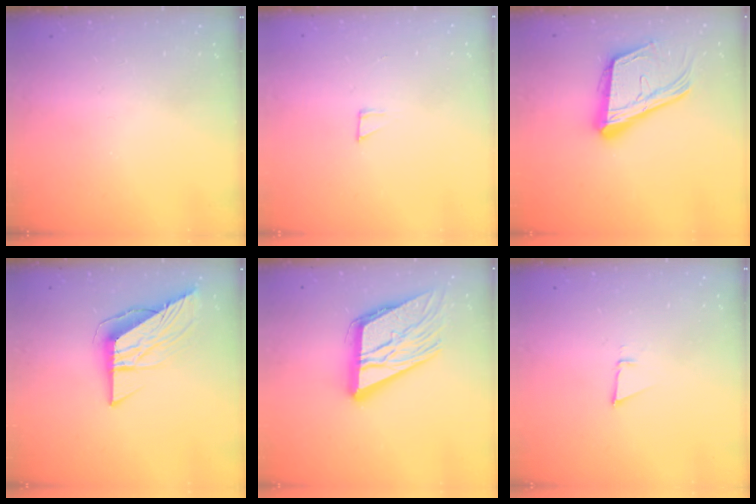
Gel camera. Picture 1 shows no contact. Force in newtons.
{"total": 2.3, "press": 2.3, "slide": 0.2}
{"total": 19.3, "press": 18.8, "slide": 4.6}
{"total": 10.6, "press": 10.5, "slide": 1.1}
{"total": 18.6, "press": 18.4, "slide": 2.2}
{"total": 2.6, "press": 2.5, "slide": 0.8}